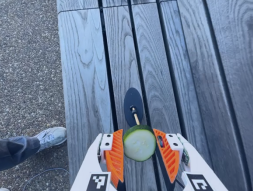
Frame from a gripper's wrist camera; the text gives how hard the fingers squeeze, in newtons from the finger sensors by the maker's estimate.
{"total": 12.1, "left": 12.8, "right": 11.5}